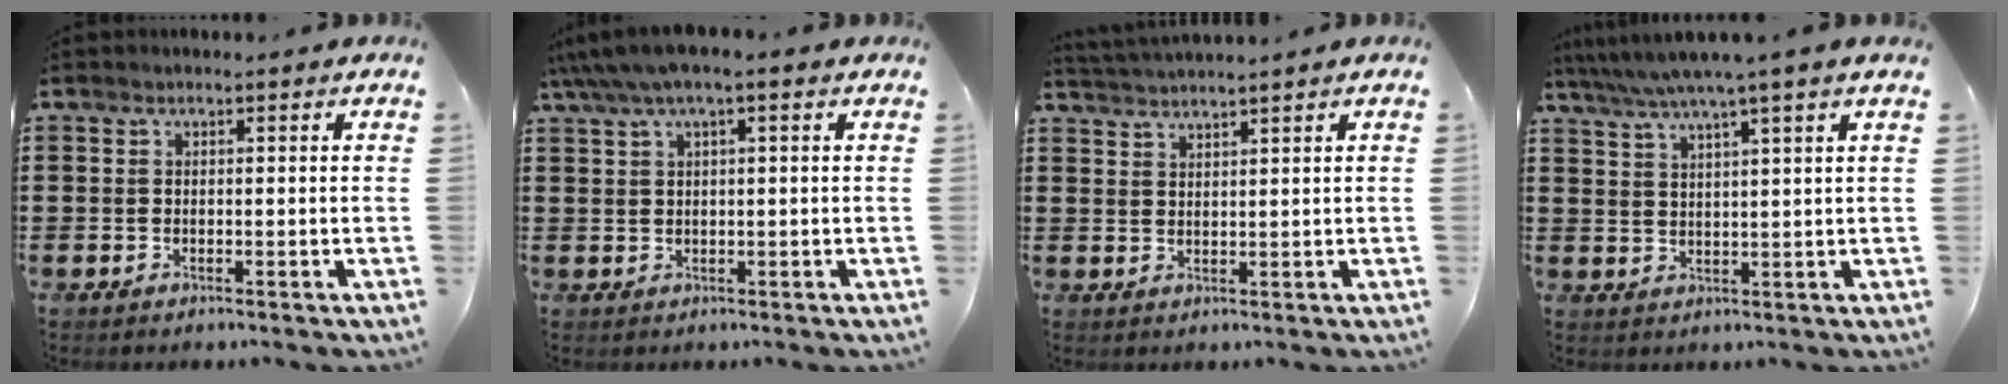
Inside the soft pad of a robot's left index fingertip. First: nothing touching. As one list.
[{"total": 3.2, "force": [1.4, 0.7, 2.8], "torque": [-0.061, 0.004, 0.023]}, {"total": 2.1, "force": [2.0, -0.5, 0.0], "torque": [-0.004, -0.003, 0.039]}, {"total": 4.5, "force": [3.5, -0.5, 2.7], "torque": [-0.063, -0.015, 0.058]}]